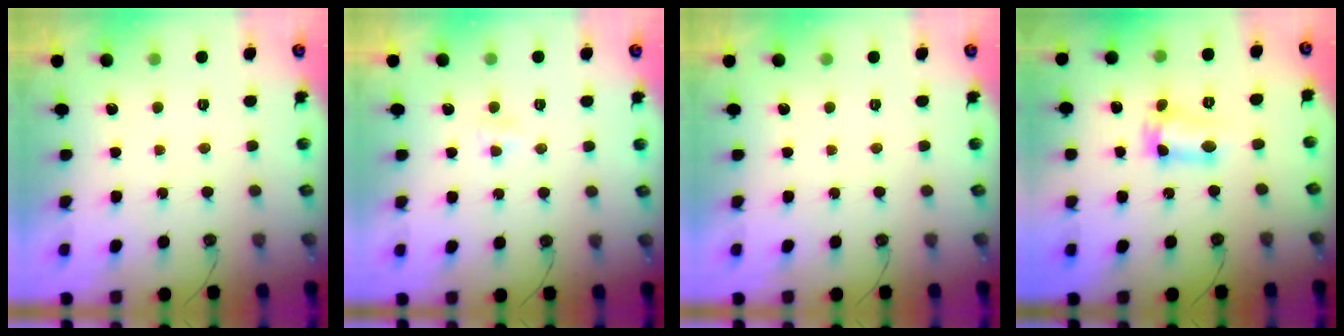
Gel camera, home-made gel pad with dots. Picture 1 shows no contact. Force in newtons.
{"total": 2.4, "press": 2.3, "slide": 0.3}
{"total": 0.0}
{"total": 8.3, "press": 7.9, "slide": 2.4}